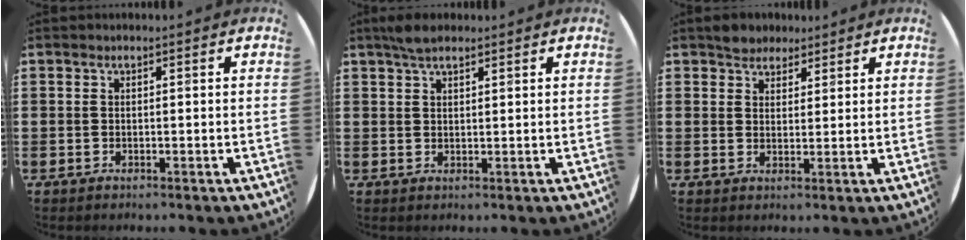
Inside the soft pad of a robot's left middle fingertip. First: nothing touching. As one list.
[{"total": 2.8, "force": [2.2, 0.9, 1.4], "torque": [-0.032, 0.006, 0.040]}, {"total": 3.3, "force": [2.9, 1.6, -0.1], "torque": [0.002, 0.003, 0.054]}]